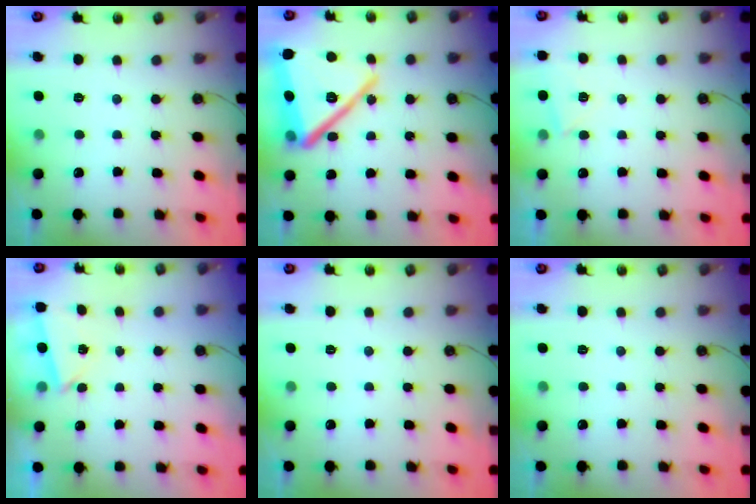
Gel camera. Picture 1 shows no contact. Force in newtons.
{"total": 25.2, "press": 23.8, "slide": 8.3}
{"total": 4.8, "press": 4.2, "slide": 2.3}
{"total": 3.0, "press": 2.4, "slide": 1.7}
{"total": 0.0}
{"total": 0.0}